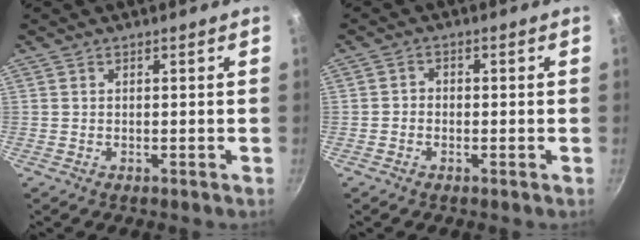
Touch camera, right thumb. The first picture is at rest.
{"total": 1.8, "force": [-0.7, 1.4, 0.8], "torque": [-0.010, 0.009, -0.018]}